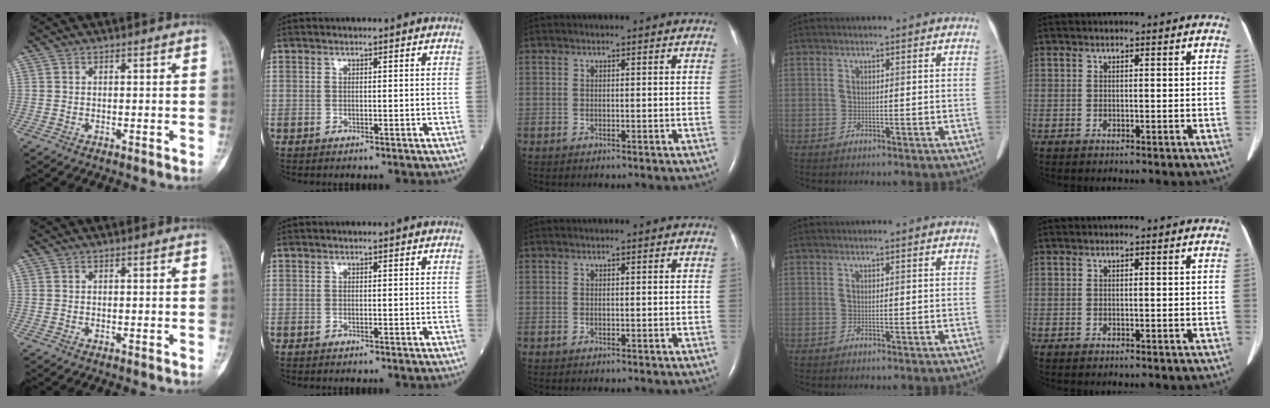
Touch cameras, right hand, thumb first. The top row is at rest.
{}